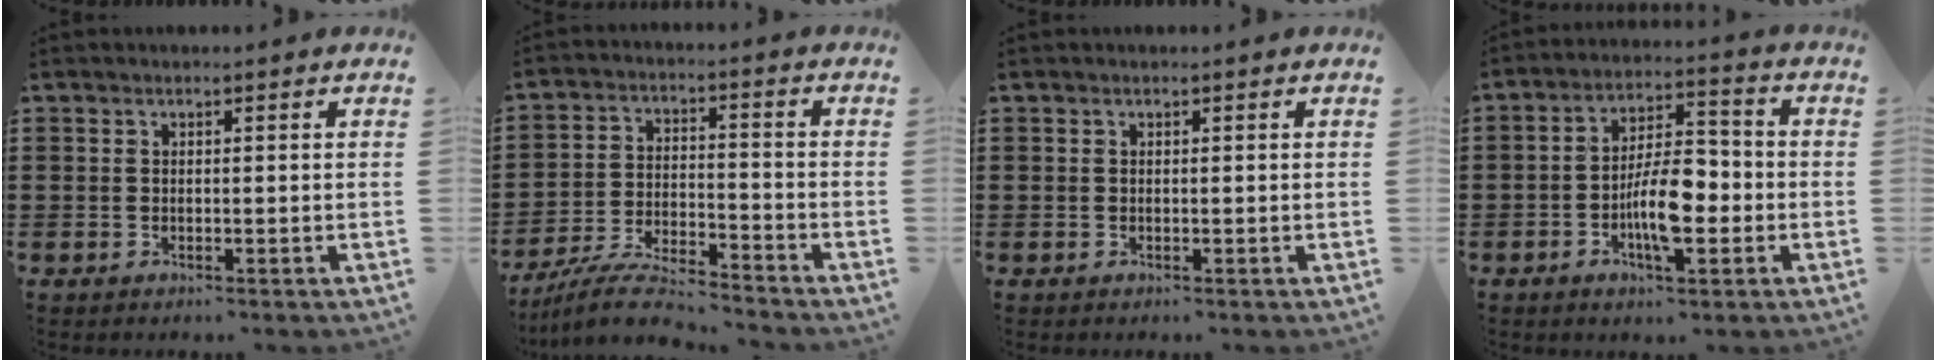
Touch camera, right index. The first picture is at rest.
{"total": 7.3, "force": [-7.1, 0.3, 2.0], "torque": [-0.044, 0.004, -0.138]}
{"total": 0.0}
{"total": 9.1, "force": [-2.6, 3.6, 8.0], "torque": [-0.146, 0.001, -0.050]}